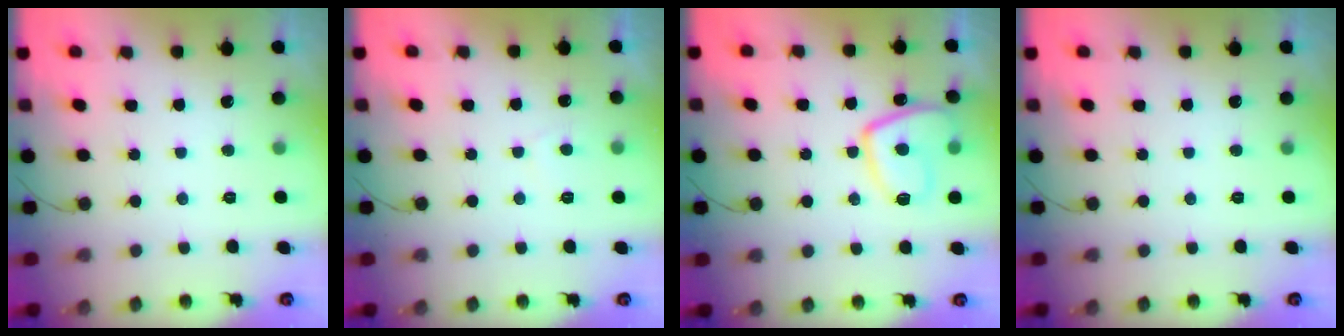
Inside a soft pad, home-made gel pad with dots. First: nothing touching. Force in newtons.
{"total": 0.8, "press": 0.6, "slide": 0.5}
{"total": 11.5, "press": 11.5, "slide": 1.4}
{"total": 0.0}